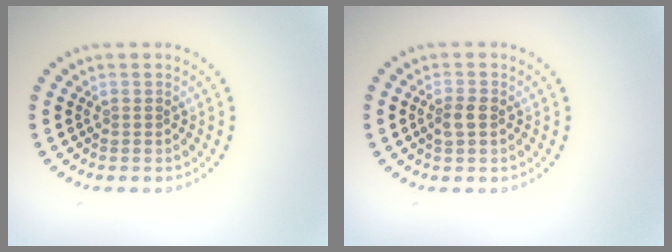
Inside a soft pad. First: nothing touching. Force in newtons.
{"total": 1.7, "press": 1.6, "slide": 0.3}